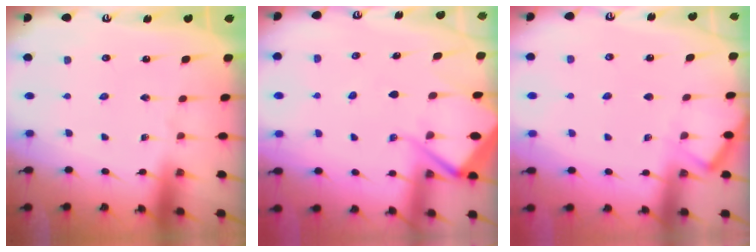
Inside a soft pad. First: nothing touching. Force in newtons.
{"total": 8.0, "press": 7.9, "slide": 1.0}
{"total": 4.1, "press": 4.1, "slide": 0.6}